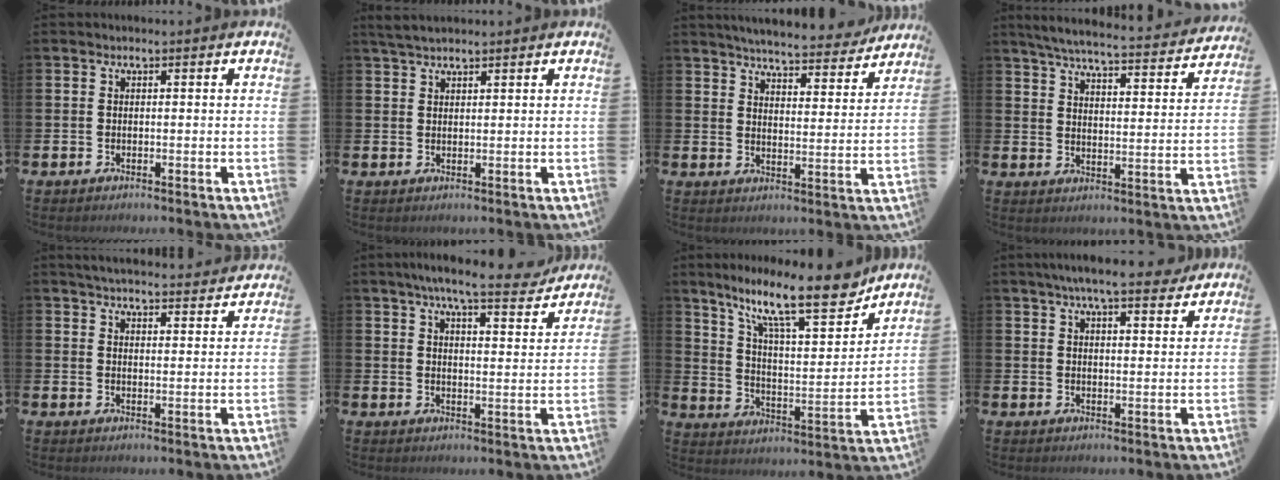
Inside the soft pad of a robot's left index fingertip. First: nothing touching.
{"total": 2.7, "force": [2.3, 0.7, 1.1], "torque": [-0.028, 0.000, 0.044]}
{"total": 5.5, "force": [5.4, 0.4, 1.1], "torque": [-0.034, -0.043, 0.091]}
{"total": 5.7, "force": [5.3, 0.5, 2.0], "torque": [-0.059, -0.040, 0.089]}
{"total": 4.6, "force": [4.5, 0.3, 0.5], "torque": [-0.023, -0.031, 0.081]}
{"total": 7.5, "force": [6.7, 0.7, 3.3], "torque": [-0.068, -0.034, 0.114]}
{"total": 15.7, "force": [12.0, 3.6, 9.3], "torque": [-0.183, -0.064, 0.203]}
{"total": 6.7, "force": [6.1, 0.7, 2.7], "torque": [-0.062, -0.021, 0.108]}